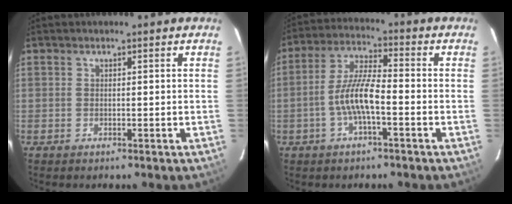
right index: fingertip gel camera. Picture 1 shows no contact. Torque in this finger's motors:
{"motor_torque": [1.28, -0.22, 0.69, 0.18]}